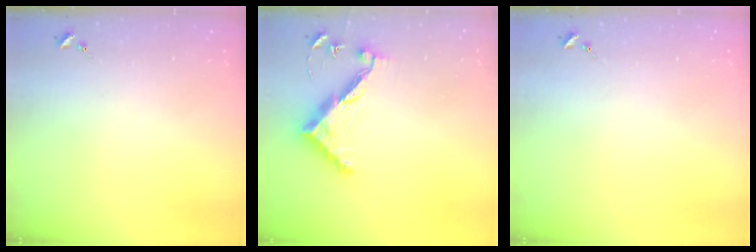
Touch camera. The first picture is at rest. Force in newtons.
{"total": 10.2, "press": 10.2, "slide": 0.4}
{"total": 0.0}